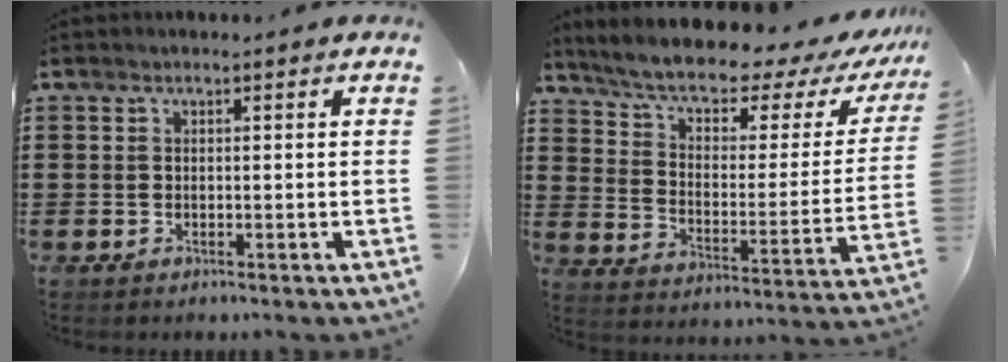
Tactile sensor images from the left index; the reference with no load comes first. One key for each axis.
{"total": 7.1, "fx": 5.8, "fy": 1.7, "fz": 3.6, "tx": -0.089, "ty": -0.045, "tz": 0.094}